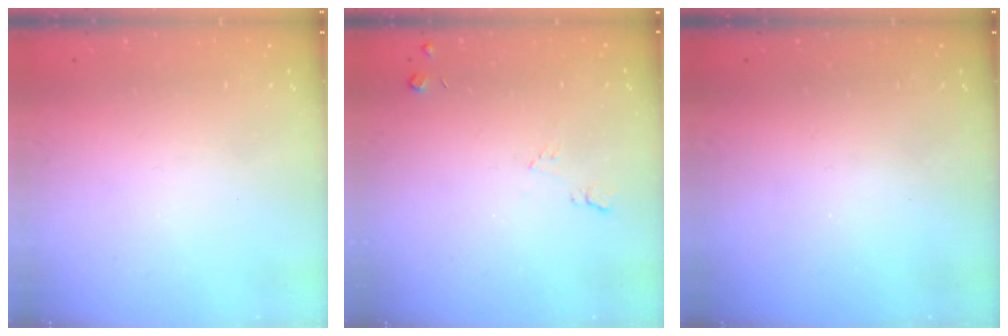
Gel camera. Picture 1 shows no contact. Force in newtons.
{"total": 4.1, "press": 4.0, "slide": 0.7}
{"total": 0.0}